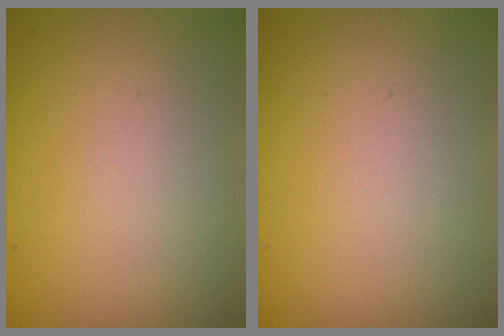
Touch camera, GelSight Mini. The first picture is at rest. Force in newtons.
{"total": 0.0}